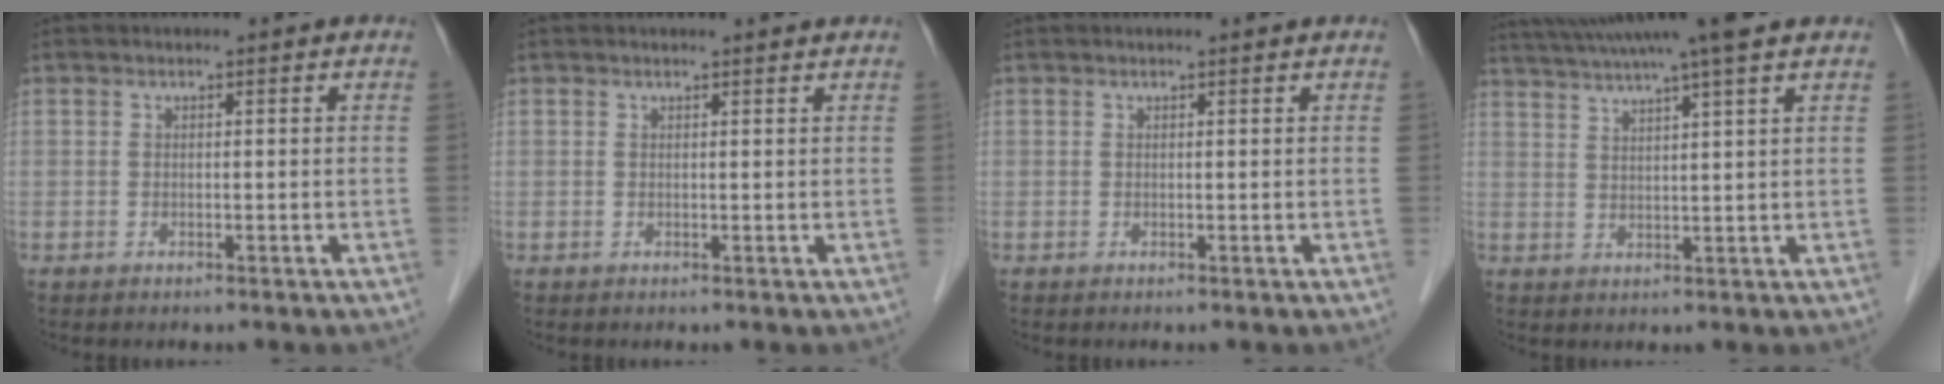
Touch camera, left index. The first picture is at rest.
{"total": 1.3, "force": [1.3, -0.1, 0.2], "torque": [-0.010, -0.001, 0.015]}
{"total": 0.7, "force": [0.6, -0.1, 0.1], "torque": [-0.010, -0.001, 0.006]}
{"total": 12.4, "force": [10.5, -1.1, 6.5], "torque": [-0.120, 0.022, 0.150]}